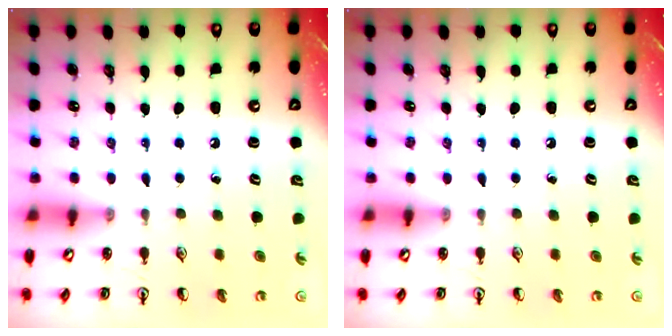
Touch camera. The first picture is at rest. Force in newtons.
{"total": 0.0}